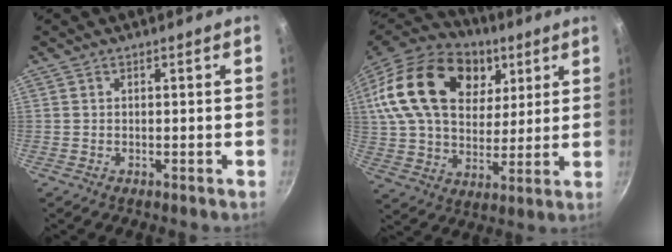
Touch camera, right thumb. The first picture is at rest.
{"total": 29.9, "force": [11.0, 20.2, 19.2], "torque": [-0.348, 0.004, 0.185]}